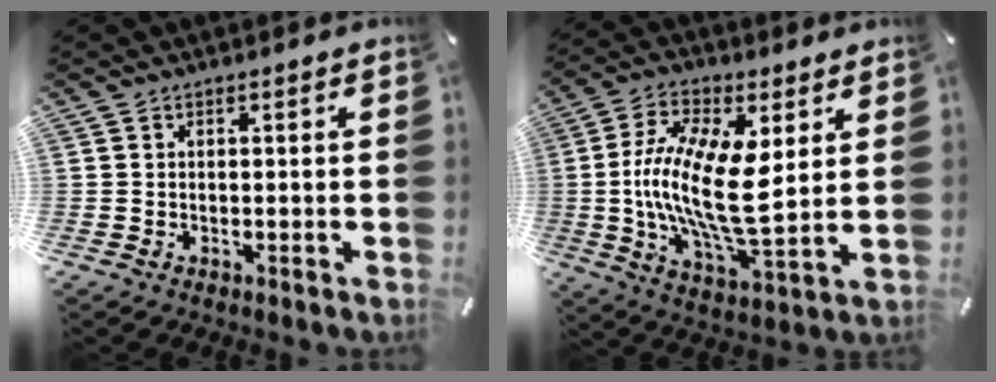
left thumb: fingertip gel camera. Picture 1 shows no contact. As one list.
[{"total": 18.1, "force": [1.4, 7.2, 16.5], "torque": [-0.349, -0.017, 0.018]}]